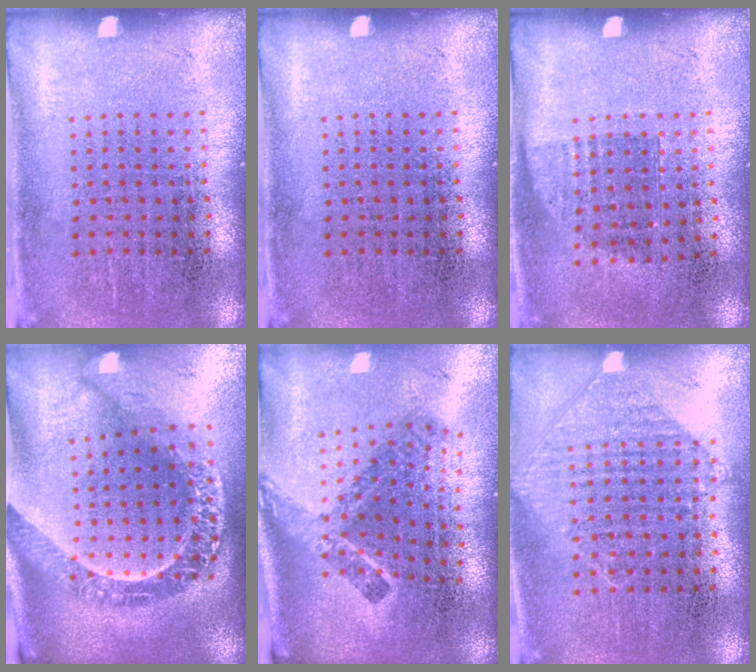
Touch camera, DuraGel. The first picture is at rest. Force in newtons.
{"total": 0.0}
{"total": 0.8, "press": 0.6, "slide": 0.4}
{"total": 2.9, "press": 2.2, "slide": 1.8}
{"total": 2.4, "press": 1.6, "slide": 1.8}
{"total": 0.8, "press": 0.7, "slide": 0.2}